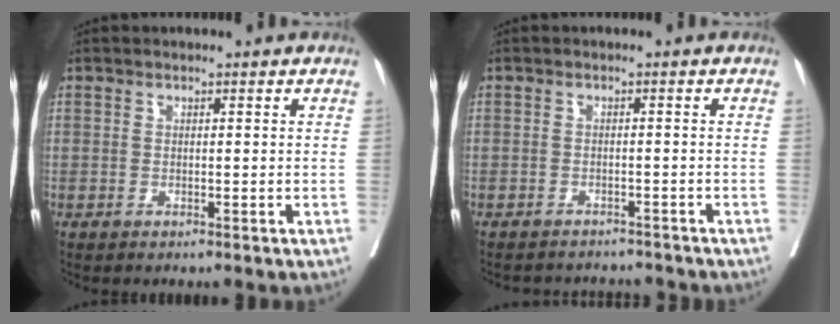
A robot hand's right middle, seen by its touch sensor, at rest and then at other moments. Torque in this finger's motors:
{"motor_torque": [0.33, -0.52, 0.04, 0.03]}